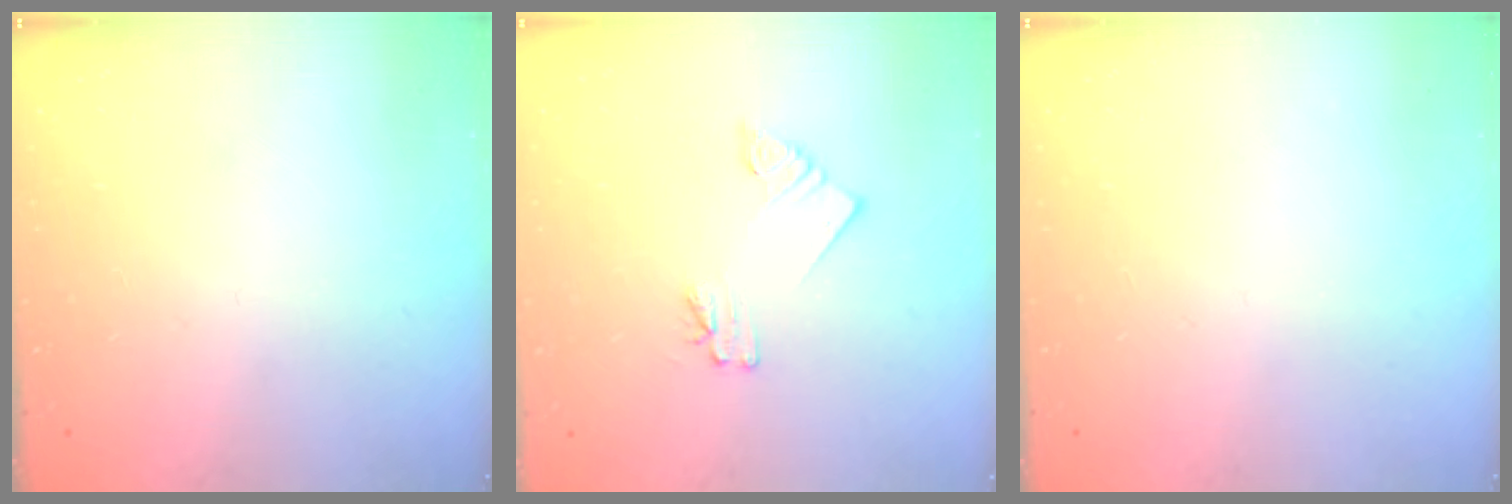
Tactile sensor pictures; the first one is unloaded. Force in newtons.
{"total": 2.3, "press": 2.3, "slide": 0.1}
{"total": 0.0}